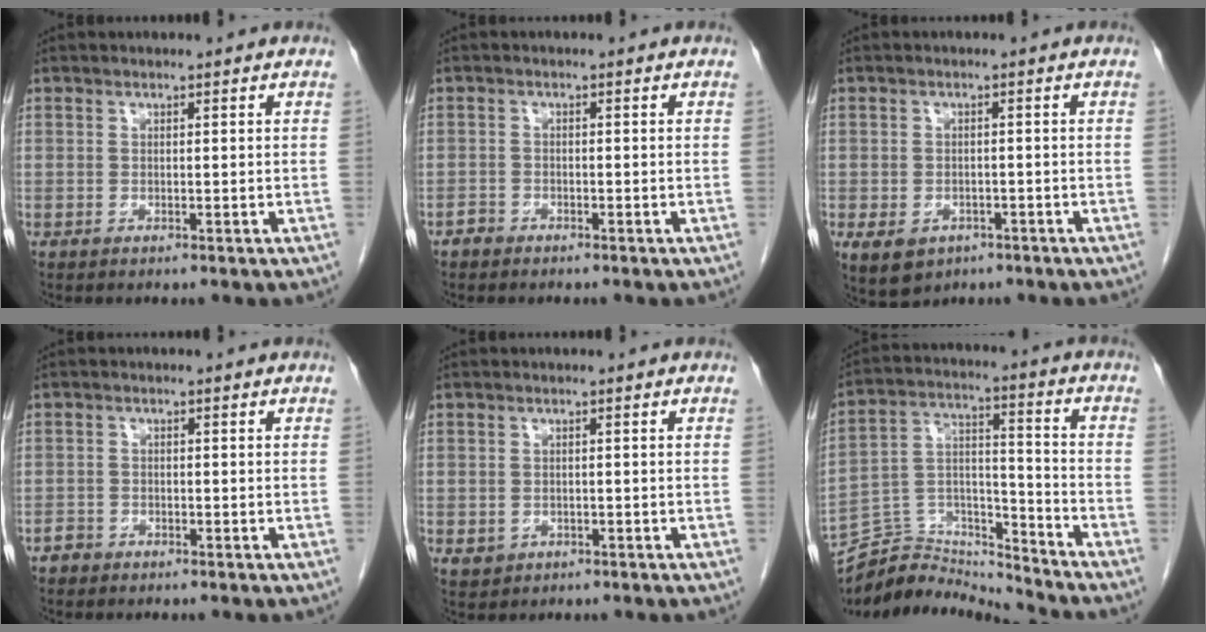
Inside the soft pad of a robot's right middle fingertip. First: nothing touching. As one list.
[{"total": 1.3, "force": [-1.1, 0.7, 0.1], "torque": [-0.006, 0.003, -0.022]}, {"total": 6.7, "force": [-3.5, 5.0, 2.8], "torque": [-0.056, 0.001, -0.043]}, {"total": 1.5, "force": [-1.2, 0.9, 0.1], "torque": [-0.007, 0.004, -0.023]}, {"total": 2.2, "force": [-0.8, 1.9, 0.5], "torque": [-0.007, 0.003, -0.004]}, {"total": 12.8, "force": [-12.8, 0.8, -0.3], "torque": [0.007, 0.050, -0.234]}]